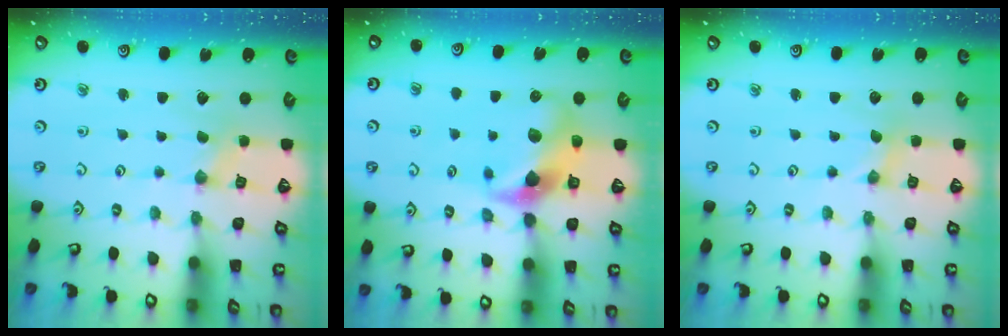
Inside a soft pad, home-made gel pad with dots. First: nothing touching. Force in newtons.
{"total": 10.4, "press": 10.3, "slide": 1.2}
{"total": 0.0}